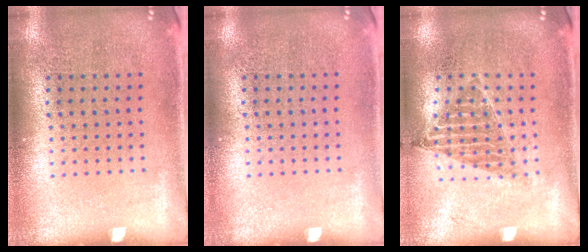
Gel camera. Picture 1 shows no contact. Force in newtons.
{"total": 0.0}
{"total": 1.0, "press": 0.9, "slide": 0.3}